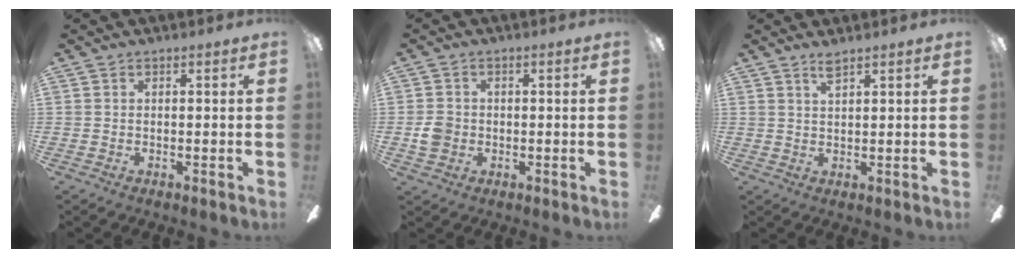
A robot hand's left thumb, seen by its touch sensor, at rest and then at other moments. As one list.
[{"total": 3.9, "force": [-0.4, 3.5, 1.6], "torque": [-0.021, 0.007, -0.007]}, {"total": 2.8, "force": [2.3, 0.2, 1.6], "torque": [-0.037, 0.002, 0.040]}]